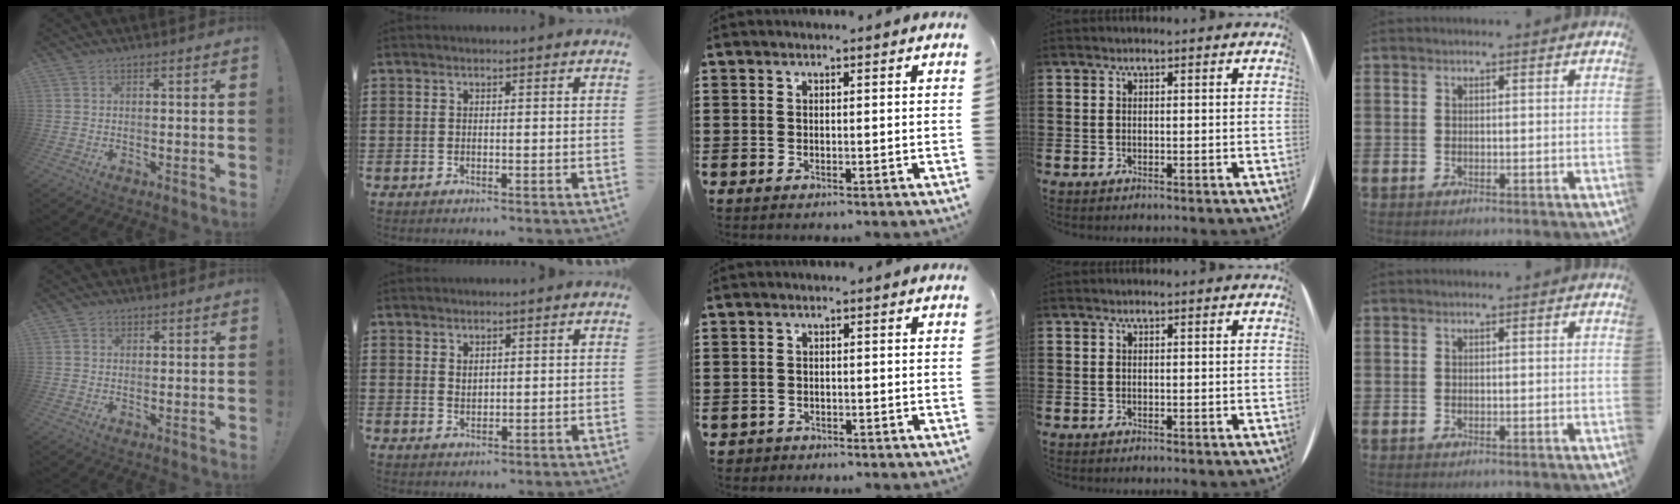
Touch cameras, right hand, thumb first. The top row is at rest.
{"thumb": {"total": 1.6, "force": [0.7, 1.4, 0.3], "torque": [0.000, -0.002, 0.012]}, "index": {"total": 1.4, "force": [1.2, 0.7, 0.3], "torque": [-0.007, 0.003, 0.024]}, "middle": {"total": 1.5, "force": [-1.3, 0.6, -0.2], "torque": [0.000, 0.001, -0.032]}}